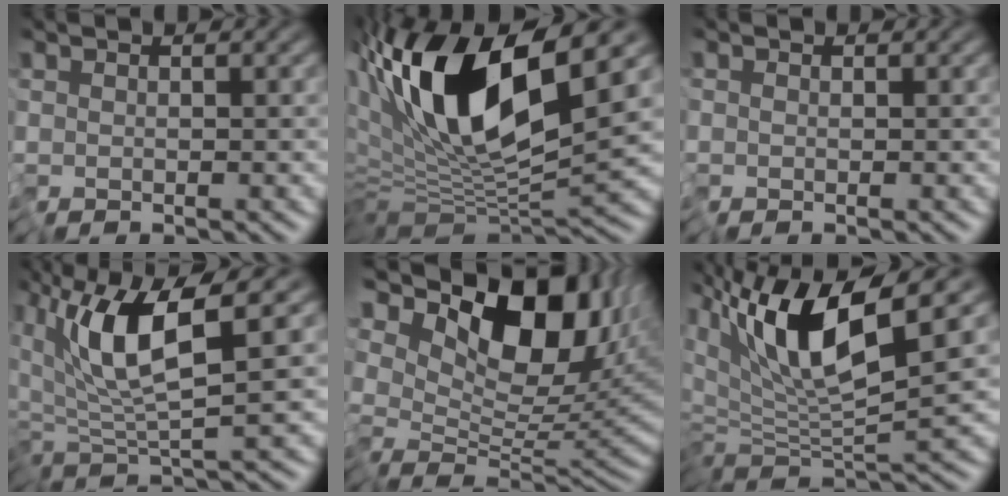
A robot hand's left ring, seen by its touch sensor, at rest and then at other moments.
{"total": 14.1, "force": [3.5, 4.2, 13.0], "torque": [-0.244, 0.010, 0.052]}
{"total": 0.0}
{"total": 6.7, "force": [2.4, 1.4, 6.1], "torque": [-0.132, -0.002, 0.042]}
{"total": 12.8, "force": [6.2, 6.4, 9.2], "torque": [-0.142, 0.016, 0.104]}
{"total": 10.6, "force": [3.4, 2.3, 9.8], "torque": [-0.190, 0.010, 0.060]}